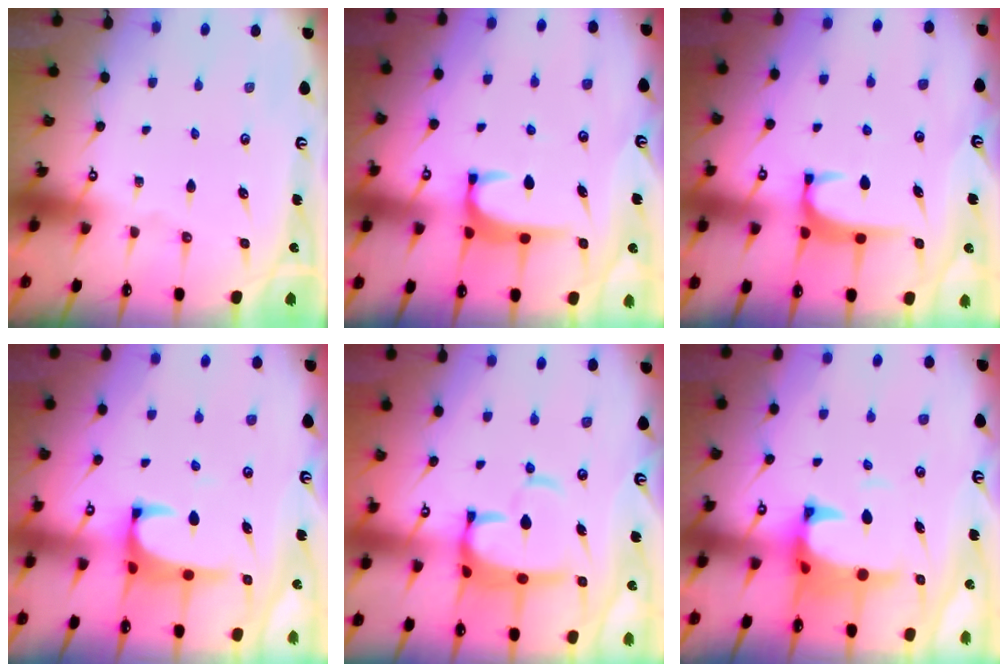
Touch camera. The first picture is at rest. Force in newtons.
{"total": 2.0, "press": 1.9, "slide": 0.6}
{"total": 1.9, "press": 1.9, "slide": 0.5}
{"total": 1.7, "press": 1.5, "slide": 0.7}
{"total": 8.3, "press": 8.2, "slide": 1.2}
{"total": 2.6, "press": 2.4, "slide": 1.1}